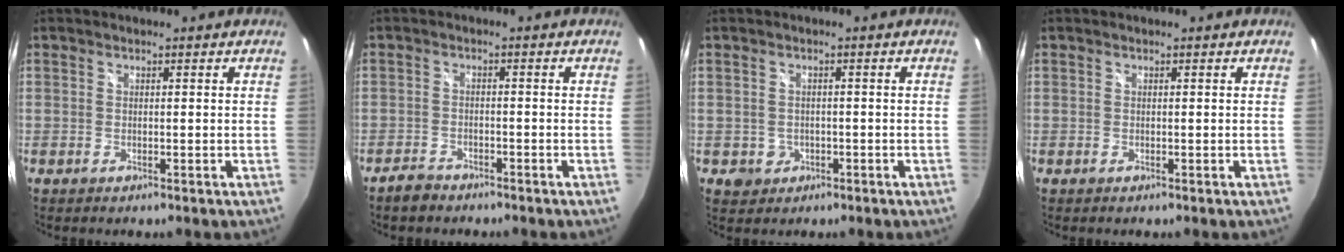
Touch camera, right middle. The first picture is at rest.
{"total": 3.2, "force": [-2.7, 1.5, 0.7], "torque": [-0.029, 0.003, -0.049]}
{"total": 3.2, "force": [-0.8, 3.1, 0.7], "torque": [-0.021, 0.001, -0.005]}
{"total": 0.0}